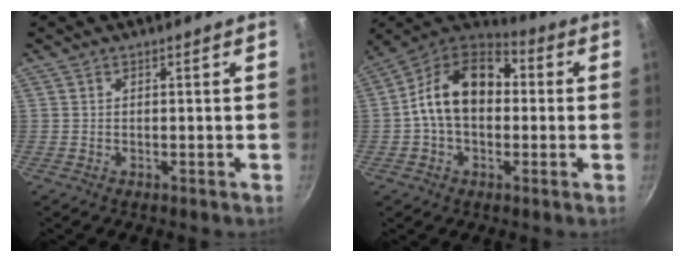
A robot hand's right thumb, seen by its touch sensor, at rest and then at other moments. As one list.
[{"total": 16.3, "force": [0.7, 11.2, 11.9], "torque": [-0.167, 0.039, -0.011]}]